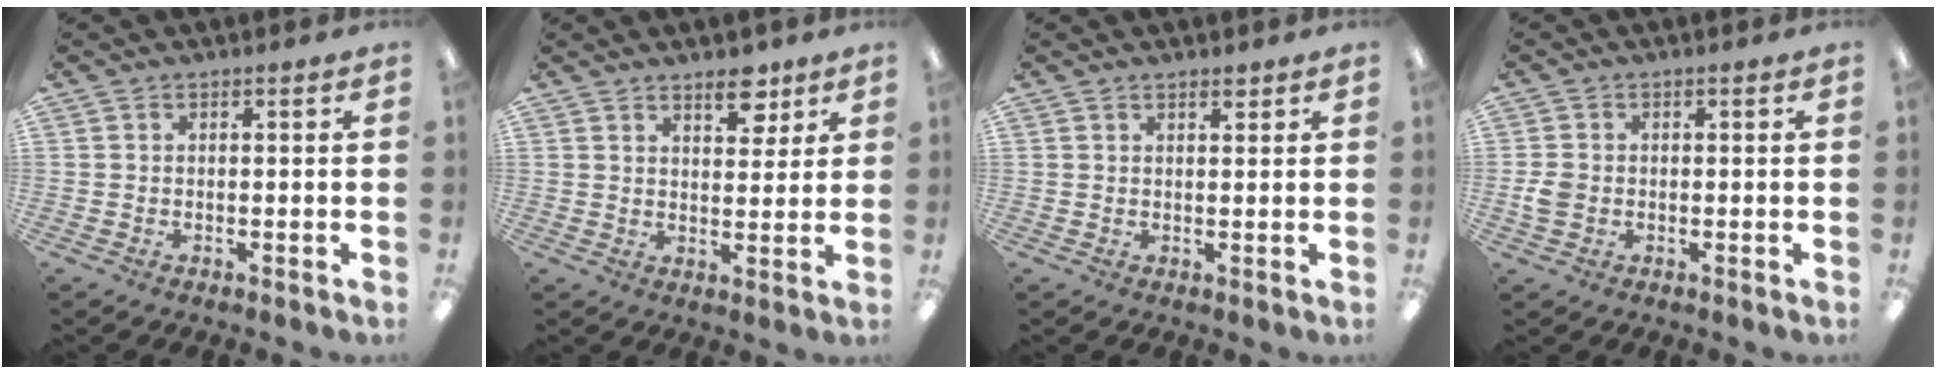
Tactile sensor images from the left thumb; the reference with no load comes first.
{"total": 7.4, "force": [5.2, 3.7, 3.9], "torque": [-0.025, -0.034, 0.083]}
{"total": 1.7, "force": [1.5, 0.5, 0.7], "torque": [-0.007, -0.004, 0.025]}
{"total": 3.1, "force": [-0.4, 2.6, 1.8], "torque": [-0.029, 0.006, -0.006]}